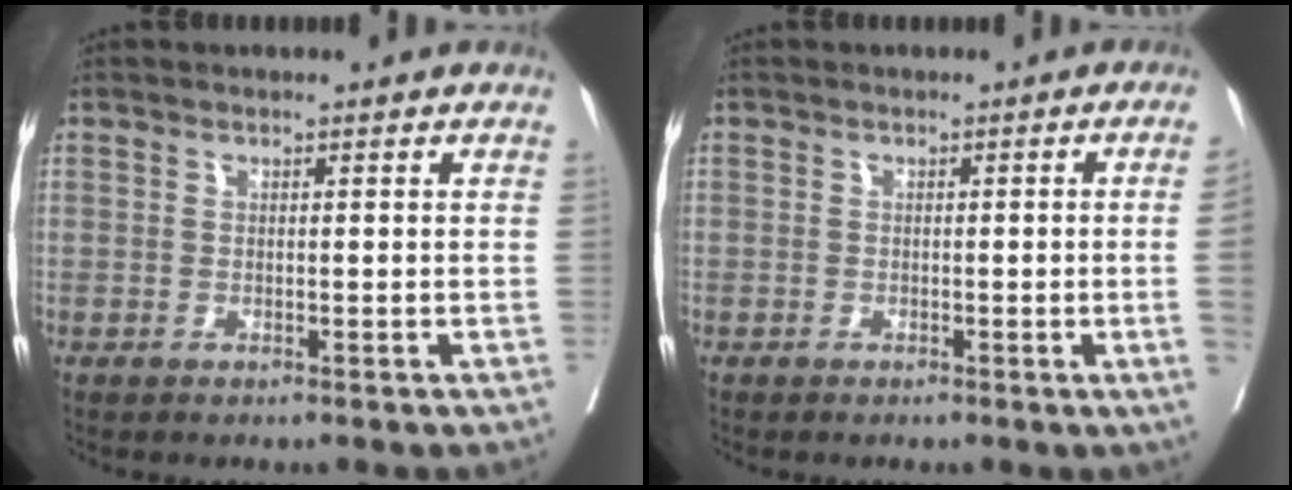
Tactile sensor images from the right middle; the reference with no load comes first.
{"total": 2.6, "force": [-0.4, -0.9, 2.4], "torque": [-0.029, -0.003, -0.004]}